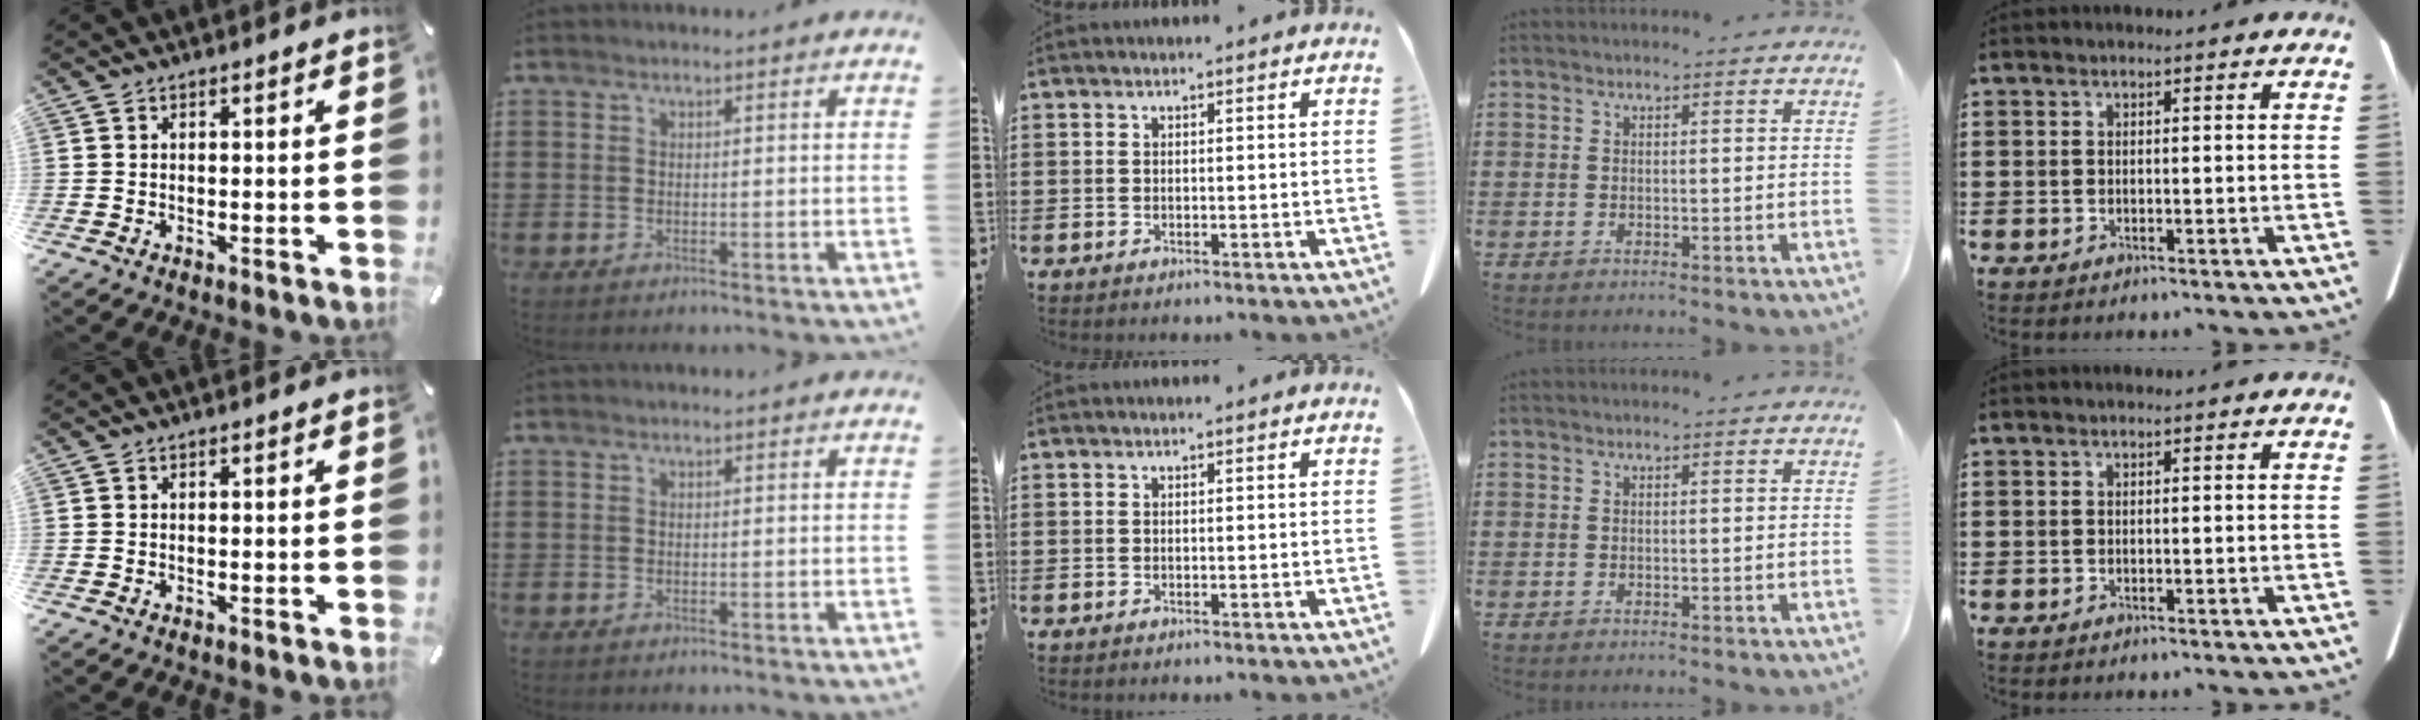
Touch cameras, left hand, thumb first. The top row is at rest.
{}